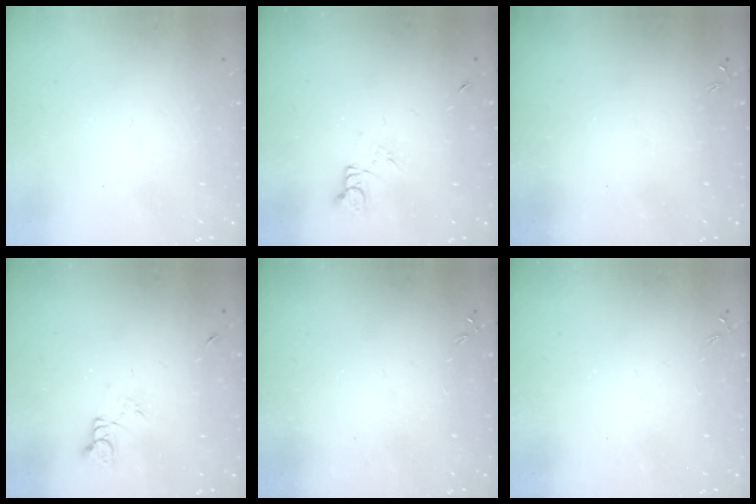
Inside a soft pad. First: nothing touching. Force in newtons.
{"total": 3.7, "press": 3.7, "slide": 0.3}
{"total": 0.0}
{"total": 3.7, "press": 3.7, "slide": 0.3}
{"total": 0.0}
{"total": 0.0}